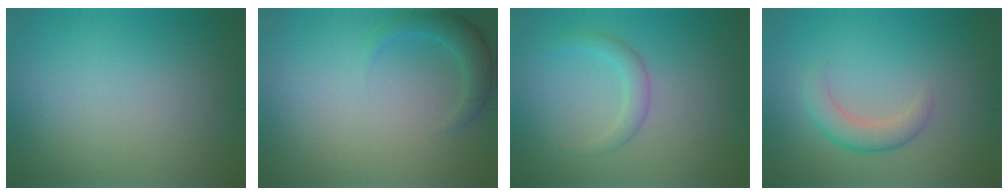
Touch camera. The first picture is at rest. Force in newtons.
{"total": 2.4, "press": 2.4, "slide": 0.1}
{"total": 1.5, "press": 1.5, "slide": 0.1}
{"total": 2.1, "press": 2.0, "slide": 0.2}